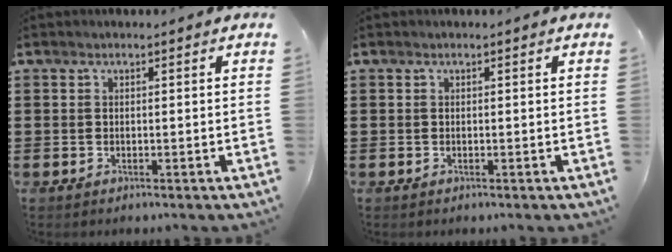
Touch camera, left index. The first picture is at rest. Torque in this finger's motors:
{"motor_torque": [0.00, 0.00, 0.00, 0.00]}